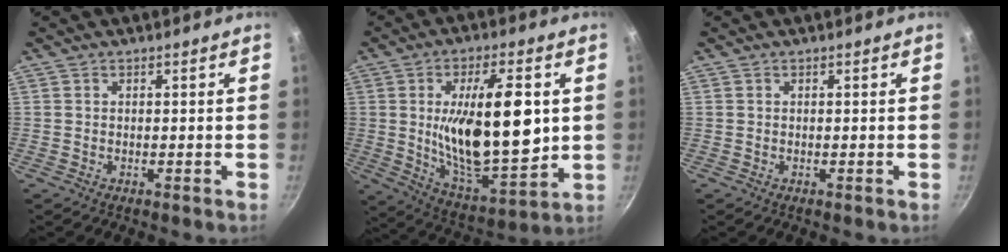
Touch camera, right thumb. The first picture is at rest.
{"total": 21.8, "force": [2.3, 9.0, 19.7], "torque": [-0.310, -0.027, 0.048]}
{"total": 0.0}